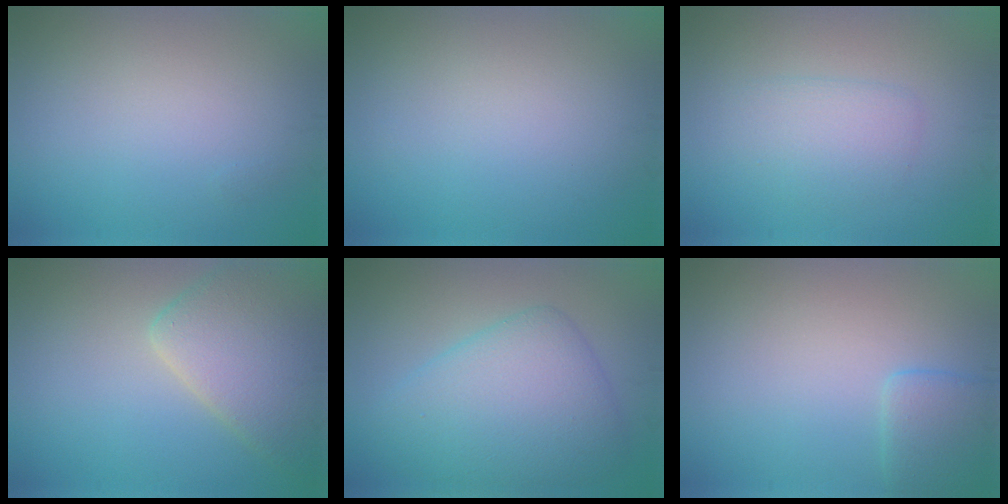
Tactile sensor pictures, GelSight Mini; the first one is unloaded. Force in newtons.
{"total": 0.0}
{"total": 2.3, "press": 2.3, "slide": 0.1}
{"total": 6.5, "press": 6.5, "slide": 0.6}
{"total": 7.0, "press": 7.0, "slide": 0.1}
{"total": 2.4, "press": 2.4, "slide": 0.2}